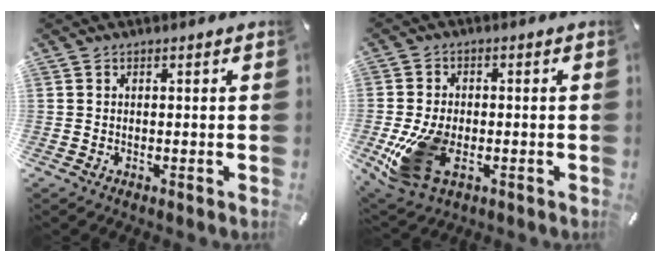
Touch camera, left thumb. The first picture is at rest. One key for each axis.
{"total": 12.2, "fx": -3.2, "fy": 7.9, "fz": 8.7, "tx": -0.193, "ty": -0.001, "tz": -0.051}